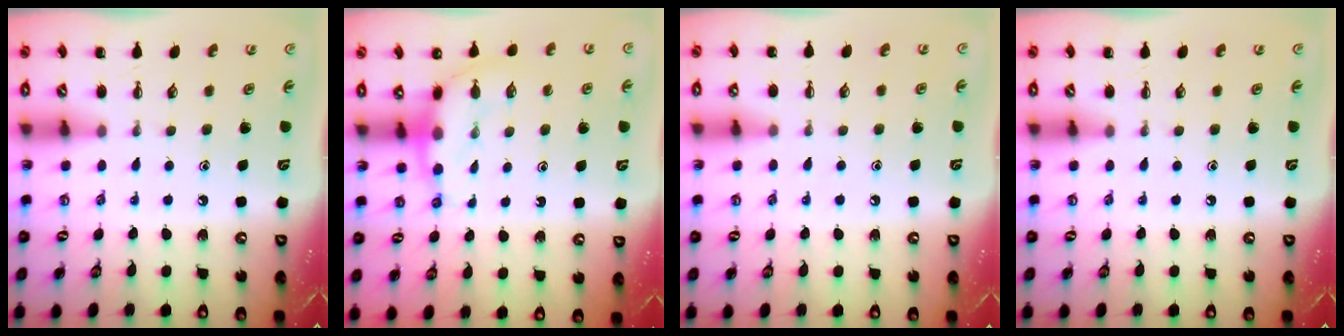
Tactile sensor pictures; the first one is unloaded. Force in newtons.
{"total": 7.3, "press": 7.2, "slide": 1.1}
{"total": 5.3, "press": 5.0, "slide": 1.7}
{"total": 0.0}